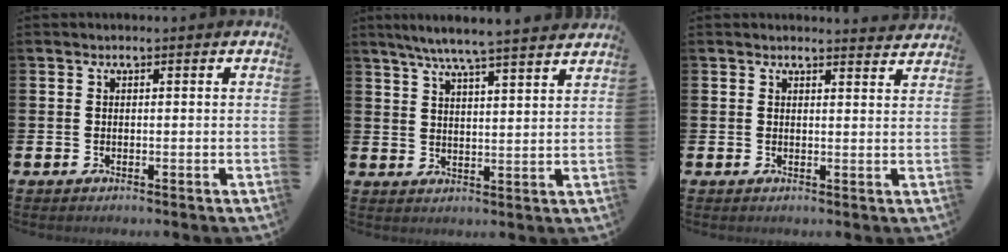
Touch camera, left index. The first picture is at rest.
{"total": 6.4, "force": [6.0, -0.5, 2.2], "torque": [-0.058, -0.031, 0.104]}
{"total": 2.3, "force": [2.2, 0.1, 0.0], "torque": [0.011, -0.017, 0.037]}